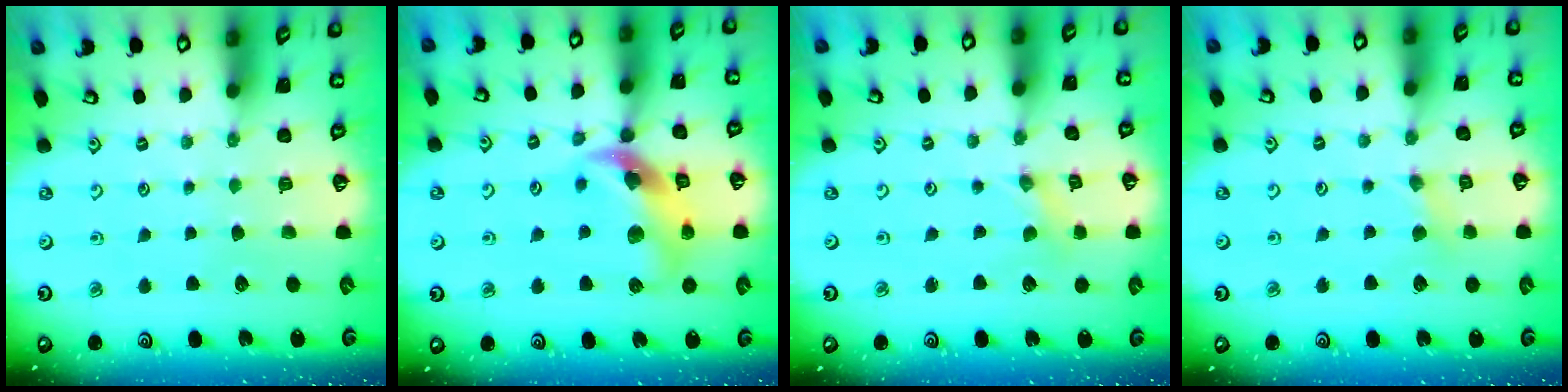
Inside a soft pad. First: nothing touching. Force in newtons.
{"total": 12.7, "press": 12.6, "slide": 1.8}
{"total": 0.0}
{"total": 3.0, "press": 2.9, "slide": 0.5}